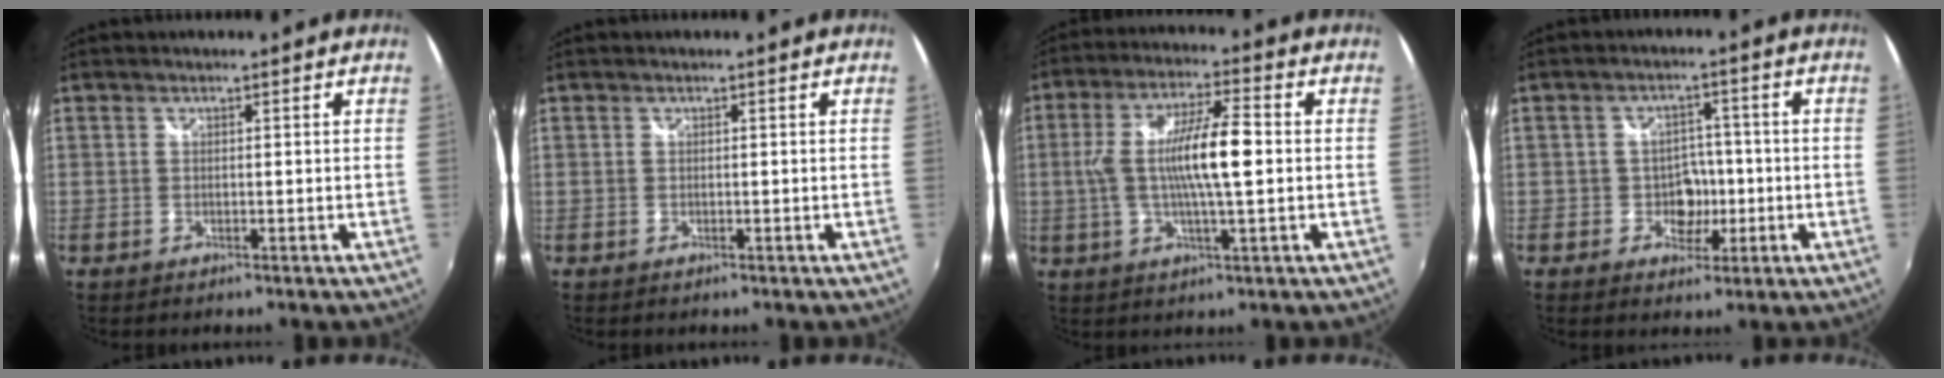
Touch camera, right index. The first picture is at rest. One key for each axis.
{"total": 0.0}
{"total": 11.2, "fx": -0.1, "fy": 1.7, "fz": 11.1, "tx": -0.206, "ty": 0.007, "tz": 0.000}
{"total": 4.5, "fx": -1.2, "fy": 3.9, "fz": 1.9, "tx": -0.034, "ty": 0.013, "tz": -0.010}